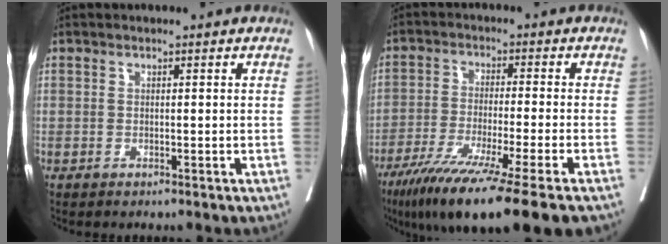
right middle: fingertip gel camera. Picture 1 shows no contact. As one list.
[{"total": 16.8, "force": [-11.9, -0.9, 11.9], "torque": [-0.180, -0.055, -0.190]}]